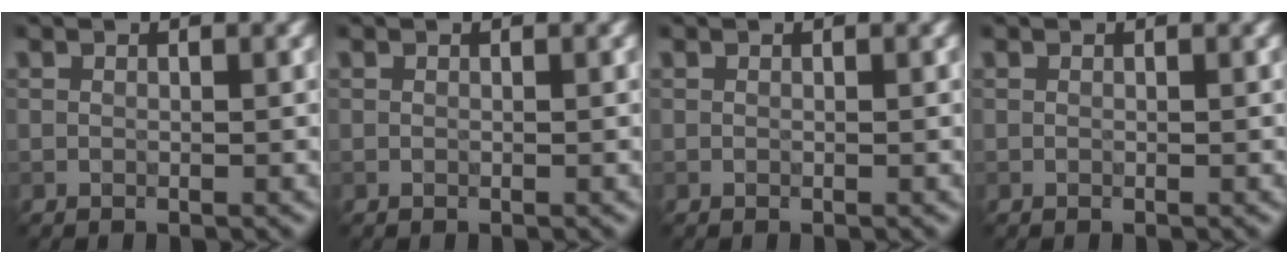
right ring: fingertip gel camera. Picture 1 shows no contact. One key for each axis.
{"total": 0.0}
{"total": 0.0}
{"total": 0.0}